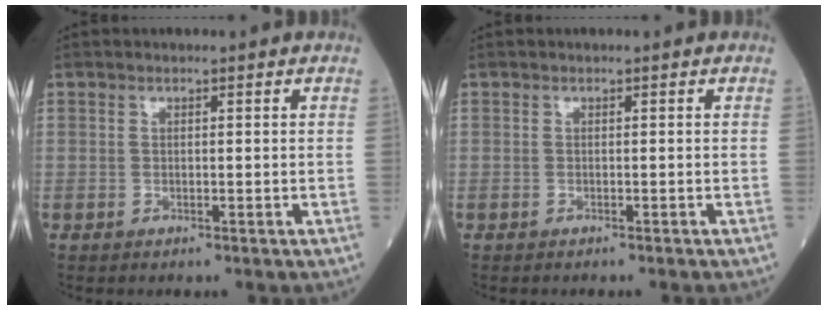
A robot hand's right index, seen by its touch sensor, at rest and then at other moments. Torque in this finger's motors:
{"motor_torque": [-0.13, 0.03, -0.07, -0.01]}